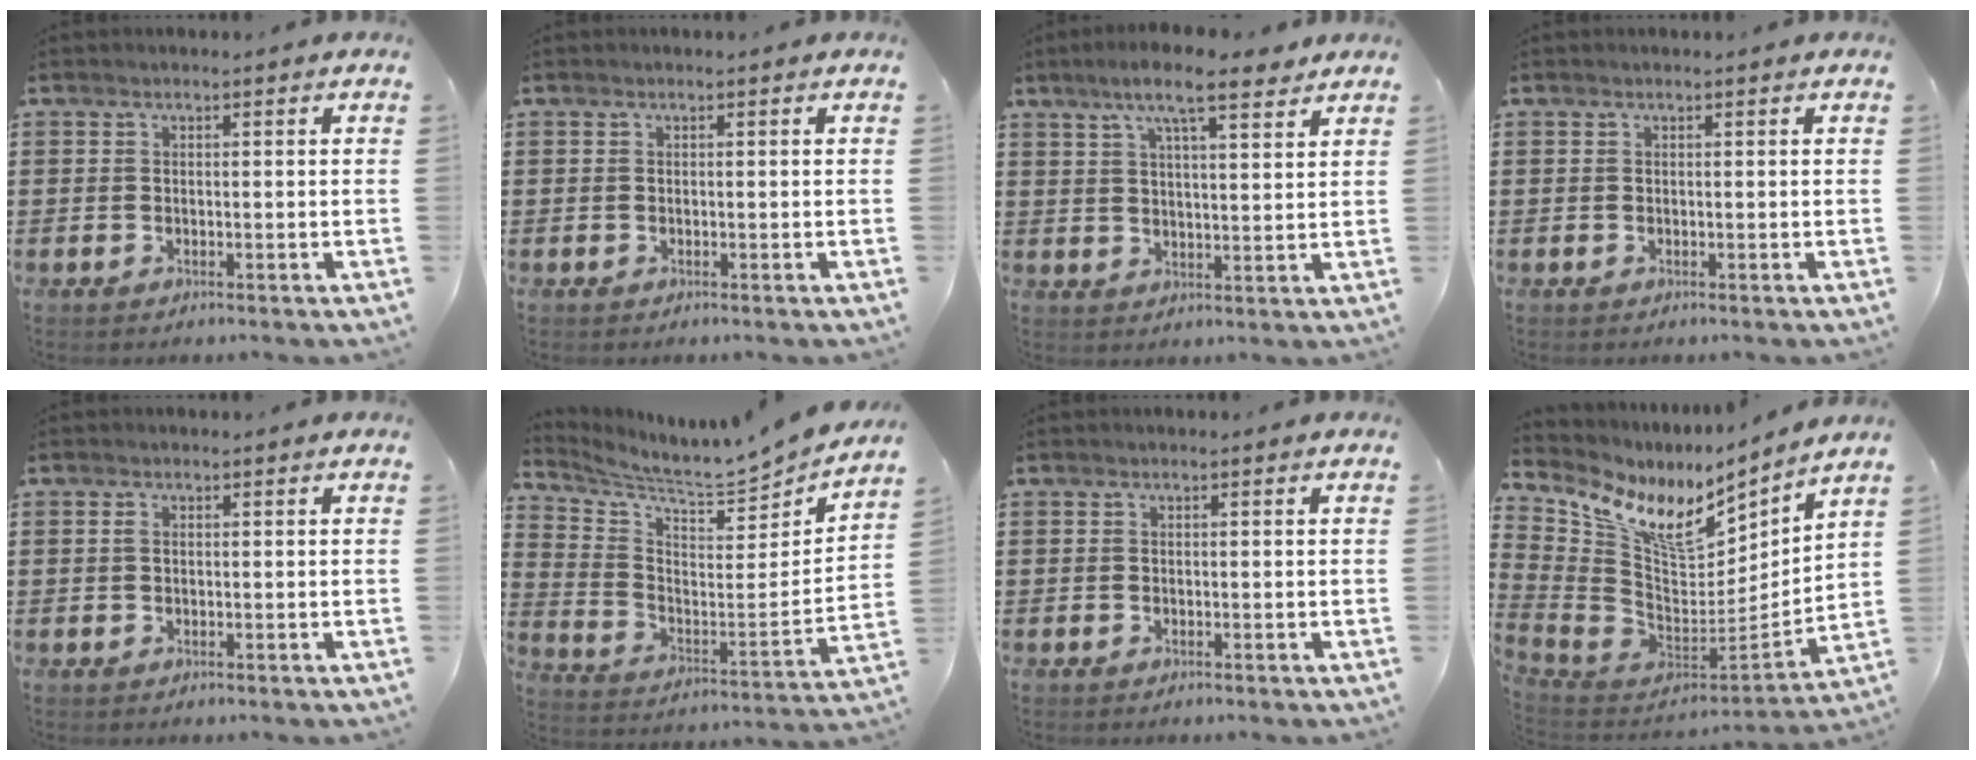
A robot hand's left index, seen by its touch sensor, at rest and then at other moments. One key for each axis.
{"total": 0.0}
{"total": 8.3, "fx": 6.1, "fy": 1.6, "fz": 5.3, "tx": -0.110, "ty": -0.003, "tz": 0.107}
{"total": 0.0}
{"total": 0.9, "fx": 0.2, "fy": 0.5, "fz": 0.8, "tx": -0.016, "ty": 0.003, "tz": 0.003}
{"total": 5.9, "fx": 5.7, "fy": -0.4, "fz": 1.5, "tx": -0.054, "ty": -0.066, "tz": 0.088}
{"total": 0.0}
{"total": 10.1, "fx": 5.8, "fy": 5.3, "fz": 6.3, "tx": -0.138, "ty": -0.037, "tz": 0.101}